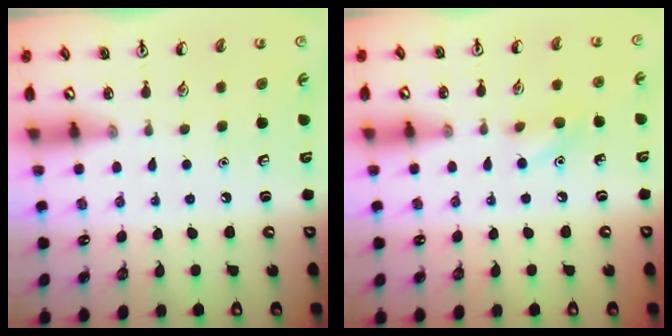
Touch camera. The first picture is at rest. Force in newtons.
{"total": 6.9, "press": 6.6, "slide": 2.0}